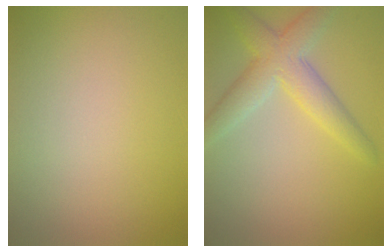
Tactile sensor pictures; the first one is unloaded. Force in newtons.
{"total": 4.6, "press": 4.6, "slide": 0.3}